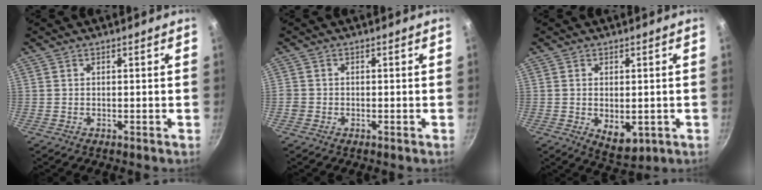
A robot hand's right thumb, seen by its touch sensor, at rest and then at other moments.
{"total": 1.4, "force": [-0.5, 1.3, 0.4], "torque": [-0.007, 0.001, -0.011]}
{"total": 6.5, "force": [-1.0, 3.8, 5.1], "torque": [-0.068, -0.011, -0.003]}